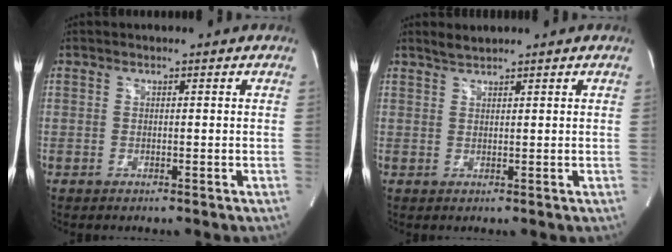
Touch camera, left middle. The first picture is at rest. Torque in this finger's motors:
{"motor_torque": [0.14, -0.02, -0.13, 0.01]}